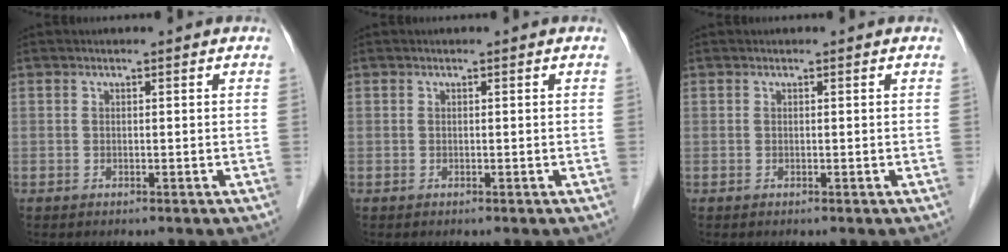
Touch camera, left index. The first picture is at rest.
{"total": 0.0}
{"total": 0.0}